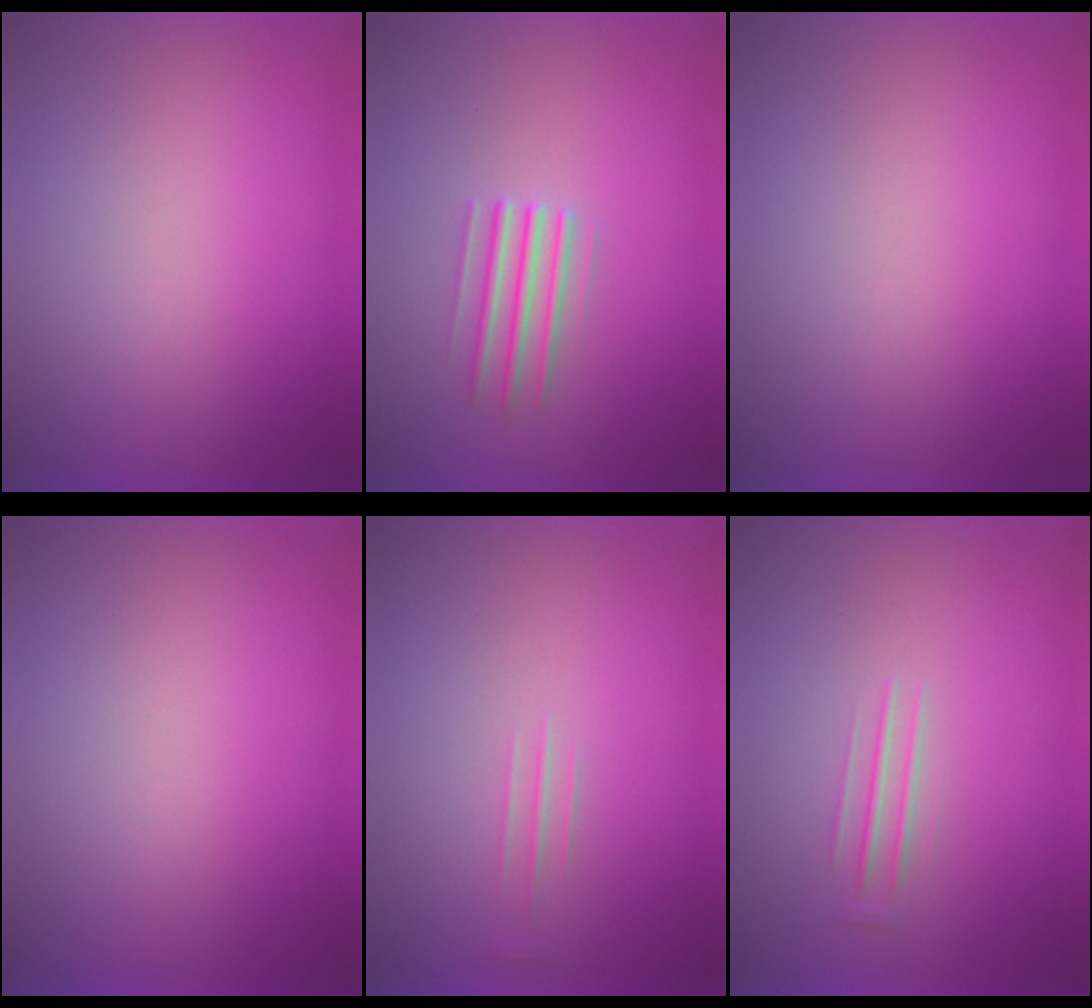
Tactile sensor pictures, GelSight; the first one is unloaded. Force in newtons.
{"total": 2.8}
{"total": 1.0}
{"total": 1.1}
{"total": 1.3}
{"total": 1.4}